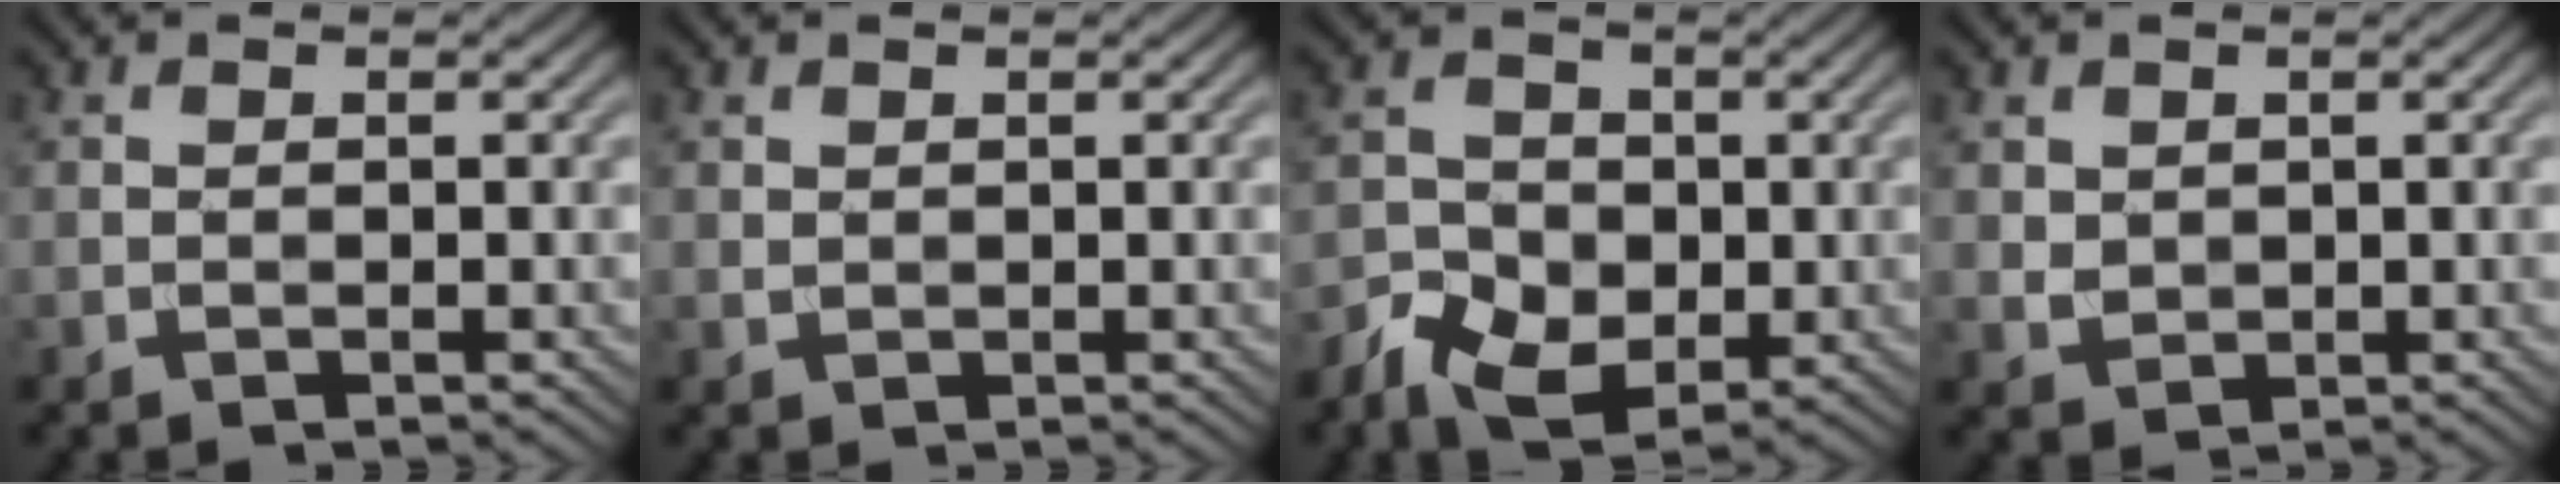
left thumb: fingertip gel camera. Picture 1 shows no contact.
{"total": 0.6, "force": [0.4, 0.4, 0.2], "torque": [-0.007, -0.003, 0.013]}
{"total": 6.1, "force": [-2.5, 4.6, 3.1], "torque": [-0.061, -0.009, -0.049]}
{"total": 2.0, "force": [0.9, 1.6, 0.8], "torque": [-0.024, -0.004, 0.020]}